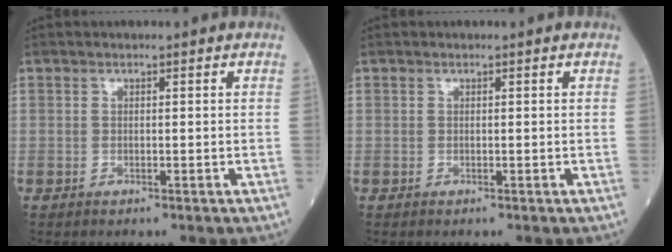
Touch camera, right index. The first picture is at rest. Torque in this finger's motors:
{"motor_torque": [0.02, 0.01, 0.00, 0.00]}